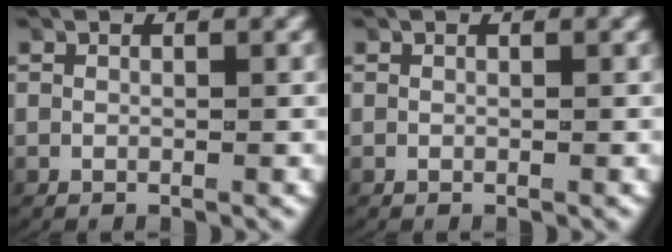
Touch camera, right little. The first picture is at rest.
{"total": 0.0}